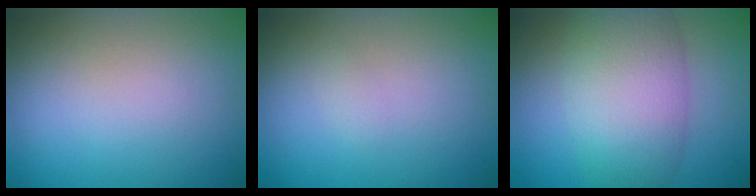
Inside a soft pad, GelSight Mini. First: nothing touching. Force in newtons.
{"total": 0.6, "press": 0.6, "slide": 0.0}
{"total": 7.4, "press": 7.4, "slide": 0.3}